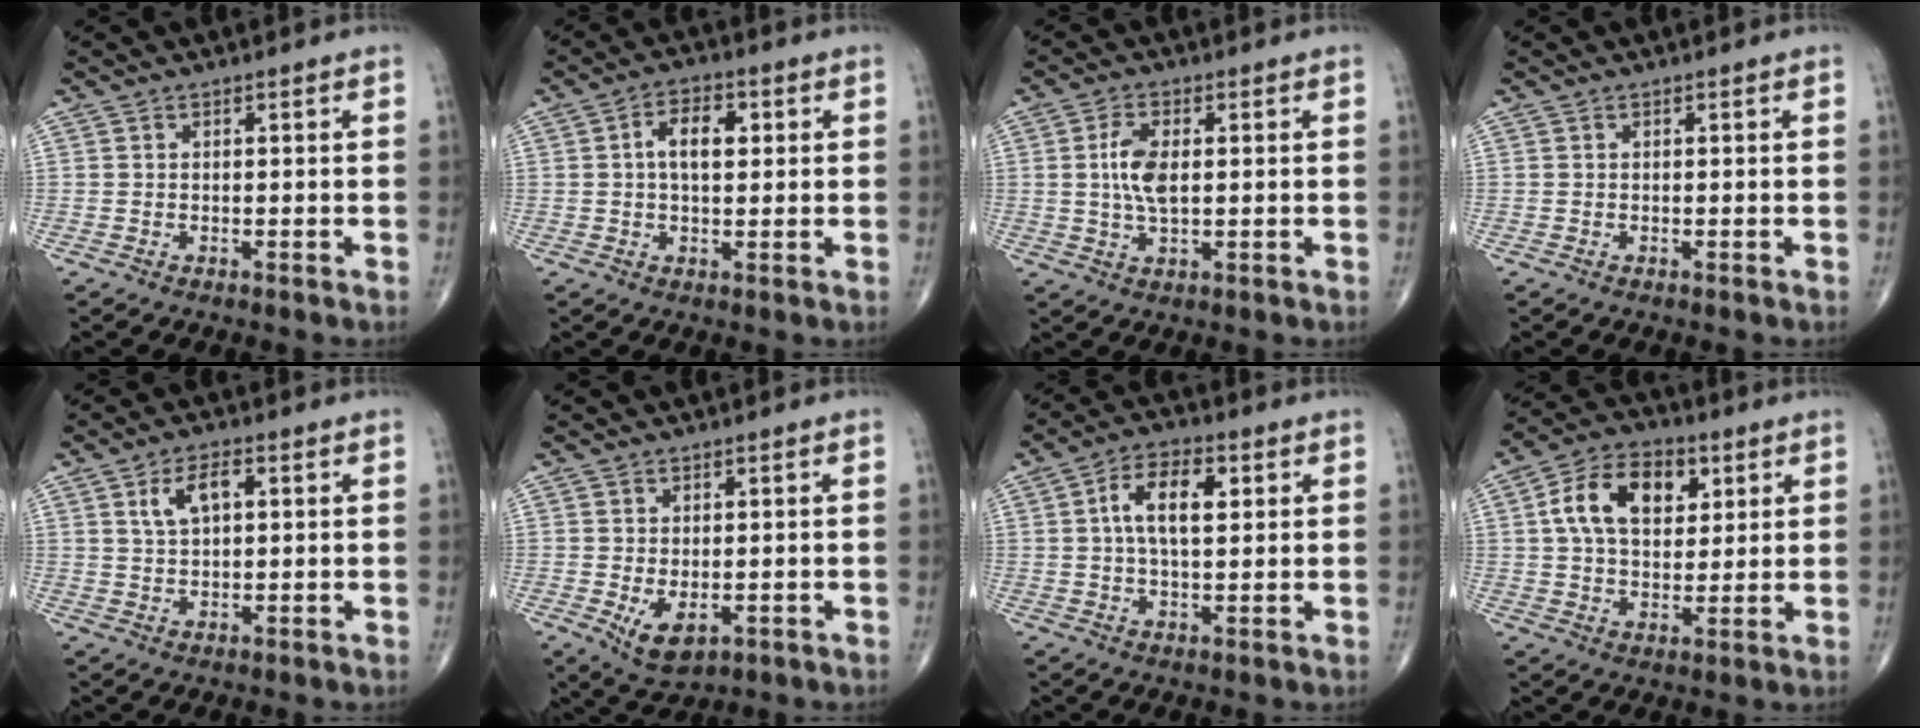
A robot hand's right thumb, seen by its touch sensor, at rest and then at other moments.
{"total": 6.3, "force": [1.2, 3.5, 5.1], "torque": [-0.075, 0.007, 0.014]}
{"total": 6.3, "force": [0.7, 2.9, 5.5], "torque": [-0.114, -0.001, 0.011]}
{"total": 0.0}
{"total": 5.5, "force": [1.8, 2.7, 4.4], "torque": [-0.080, 0.003, 0.033]}
{"total": 5.4, "force": [-1.2, 3.2, 4.2], "torque": [-0.063, -0.009, -0.006]}
{"total": 8.7, "force": [1.9, 4.3, 7.4], "torque": [-0.122, 0.008, 0.028]}
{"total": 13.5, "force": [4.0, 8.6, 9.6], "torque": [-0.140, 0.002, 0.062]}